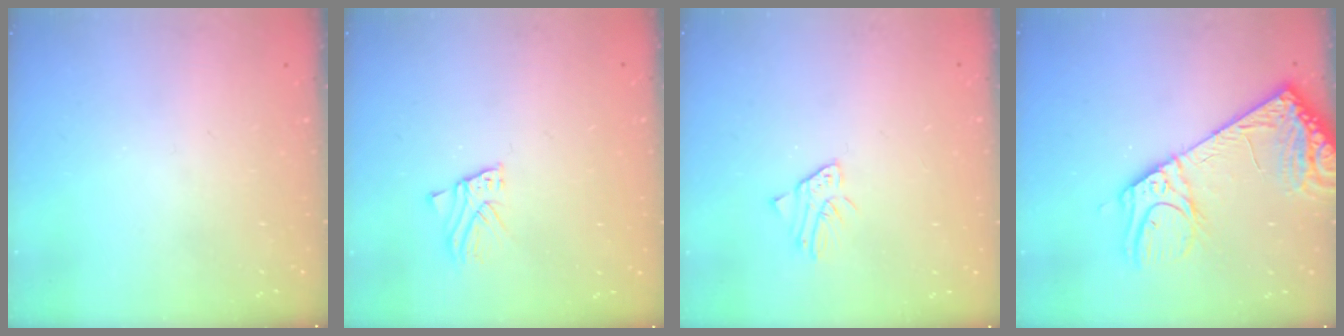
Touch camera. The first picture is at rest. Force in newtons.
{"total": 2.2, "press": 2.2, "slide": 0.2}
{"total": 2.1, "press": 2.1, "slide": 0.2}
{"total": 14.8, "press": 14.5, "slide": 3.1}